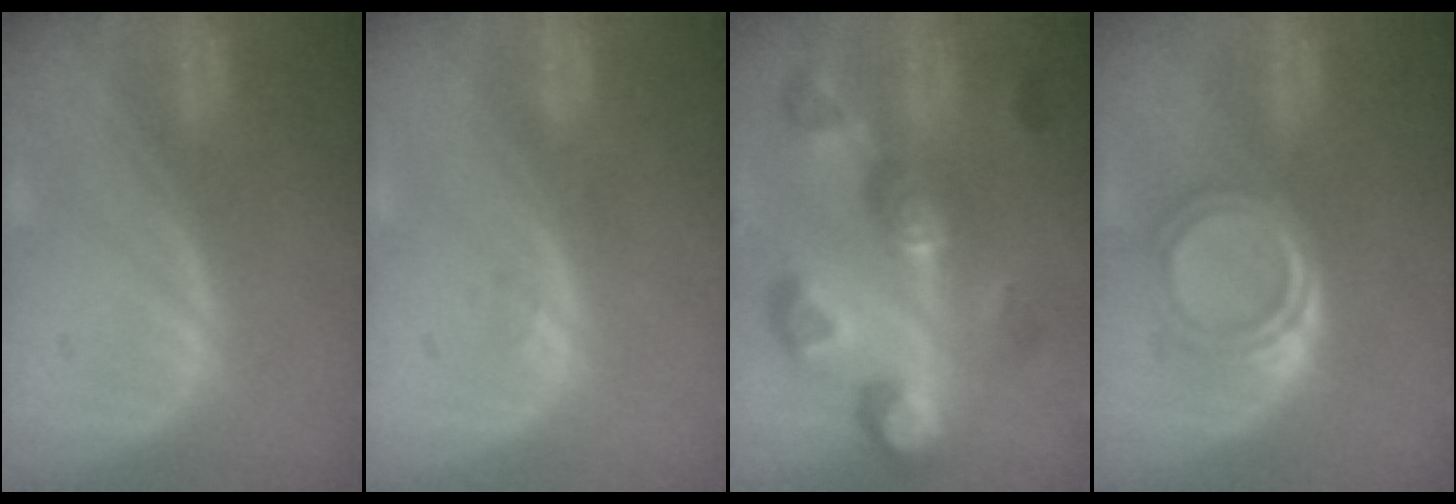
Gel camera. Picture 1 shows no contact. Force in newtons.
{"total": 1.1, "press": 1.0, "slide": 0.1}
{"total": 11.0, "press": 9.9, "slide": 4.8}
{"total": 5.1, "press": 4.5, "slide": 2.4}